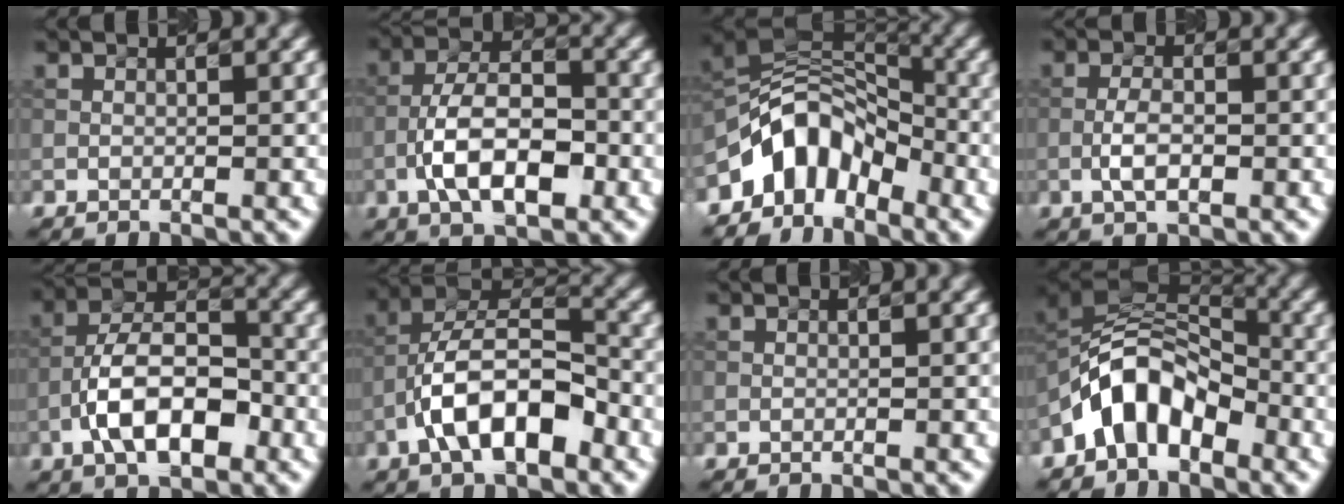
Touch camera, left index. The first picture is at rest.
{"total": 7.1, "force": [-2.5, 3.2, 5.8], "torque": [-0.100, 0.007, -0.052]}
{"total": 6.3, "force": [-4.1, 3.7, 3.2], "torque": [-0.030, 0.008, -0.087]}
{"total": 2.6, "force": [-0.8, 1.0, 2.3], "torque": [-0.045, 0.002, -0.018]}
{"total": 7.9, "force": [-3.1, 3.7, 6.2], "torque": [-0.104, 0.013, -0.060]}
{"total": 8.6, "force": [-3.7, 3.8, 6.7], "torque": [-0.117, 0.018, -0.072]}
{"total": 0.0}
{"total": 6.7, "force": [-3.4, 4.1, 4.0], "torque": [-0.060, 0.015, -0.077]}